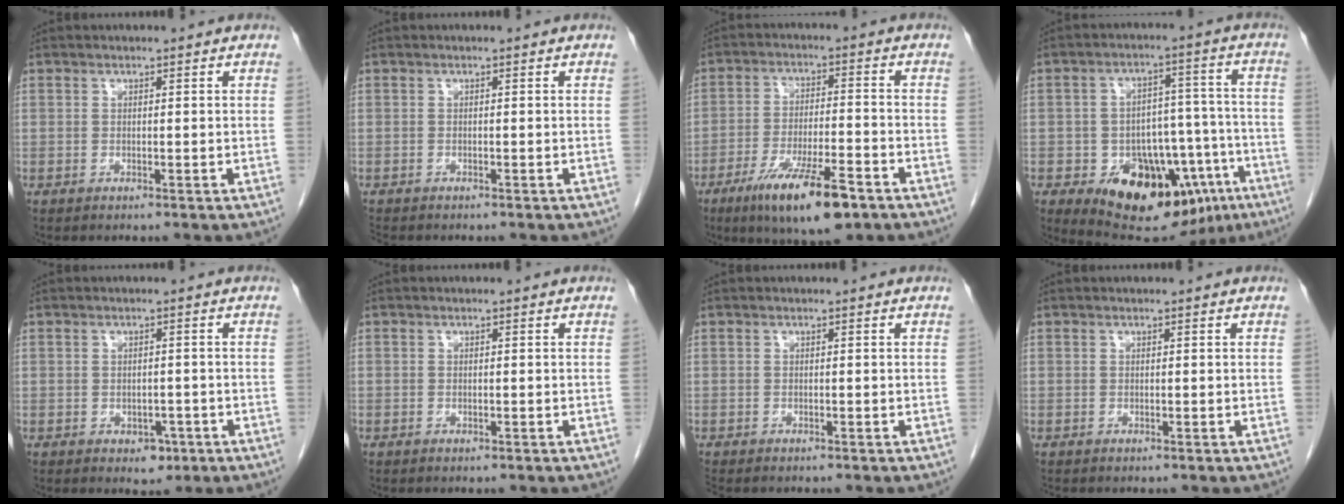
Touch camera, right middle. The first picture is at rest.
{"total": 1.8, "force": [-1.6, 0.6, 0.6], "torque": [-0.018, -0.006, -0.025]}
{"total": 12.7, "force": [-7.8, 2.3, 9.7], "torque": [-0.171, -0.021, -0.126]}
{"total": 19.8, "force": [-11.0, 10.6, 12.7], "torque": [-0.133, 0.041, -0.148]}
{"total": 2.8, "force": [-1.4, 1.9, 1.5], "torque": [-0.013, 0.003, -0.009]}
{"total": 0.0}
{"total": 2.8, "force": [-2.5, 0.9, 1.1], "torque": [-0.017, -0.008, -0.034]}
{"total": 0.0}